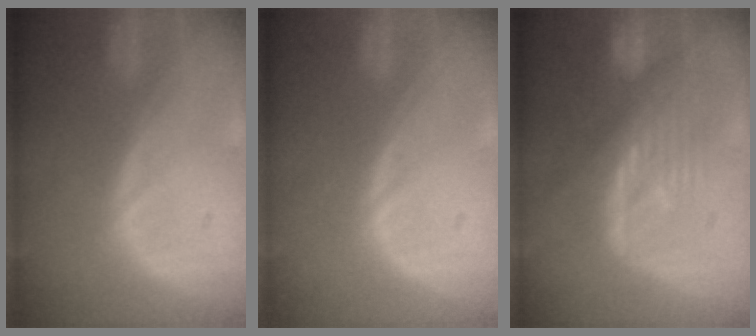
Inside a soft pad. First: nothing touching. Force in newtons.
{"total": 0.0}
{"total": 10.2, "press": 9.0, "slide": 5.0}